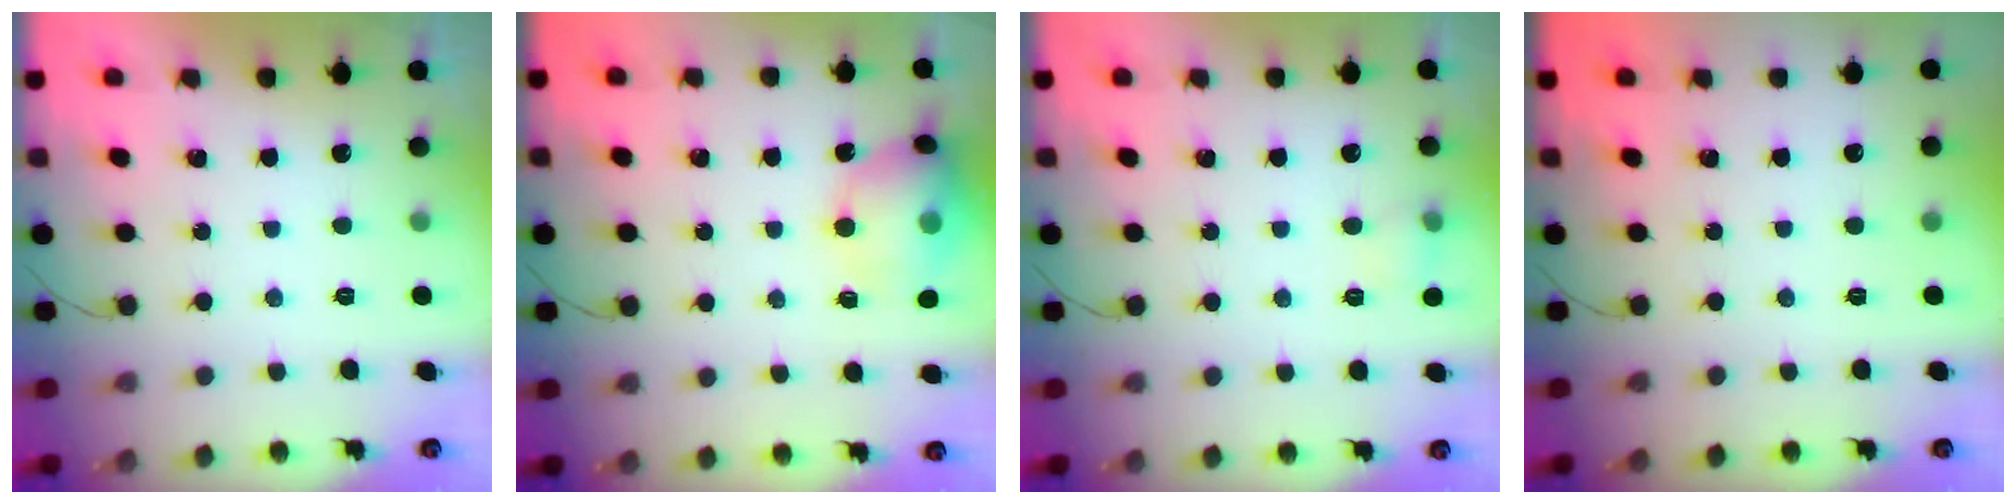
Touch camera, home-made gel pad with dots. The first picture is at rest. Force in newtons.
{"total": 13.9, "press": 13.7, "slide": 2.4}
{"total": 5.4, "press": 5.2, "slide": 1.5}
{"total": 0.0}